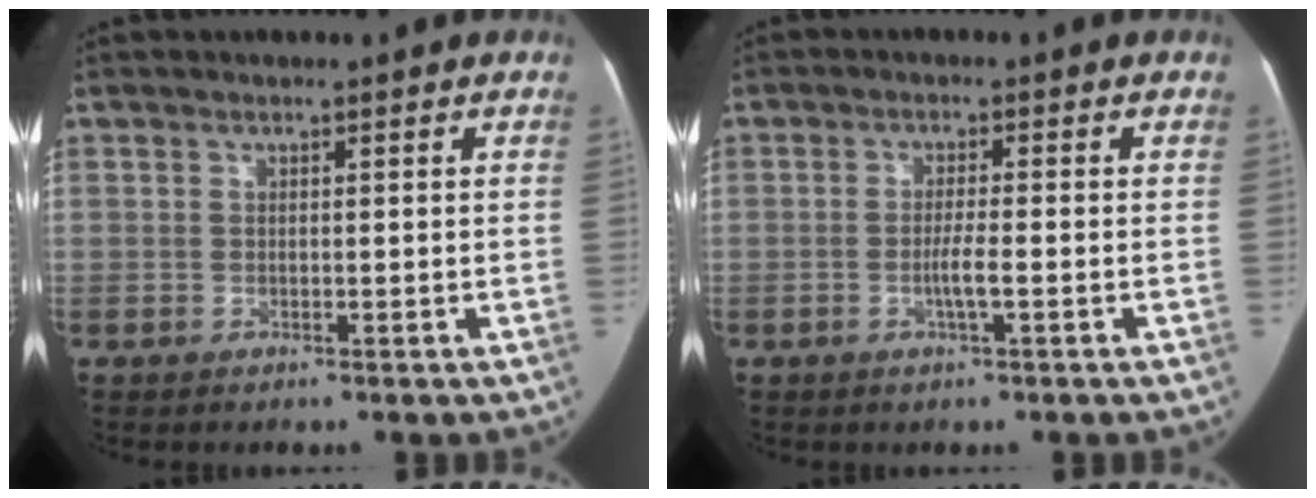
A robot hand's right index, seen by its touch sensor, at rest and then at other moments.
{"total": 2.9, "force": [-1.0, 0.0, 2.8], "torque": [-0.053, -0.001, -0.020]}